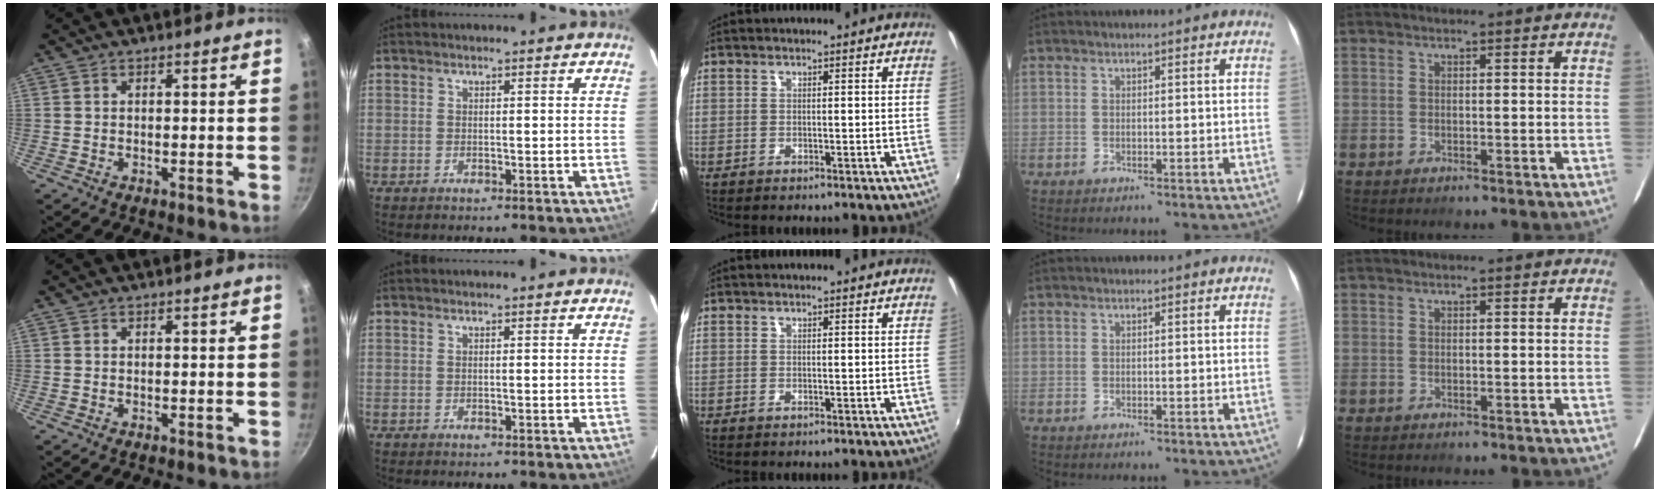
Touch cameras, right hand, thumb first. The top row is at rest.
{}